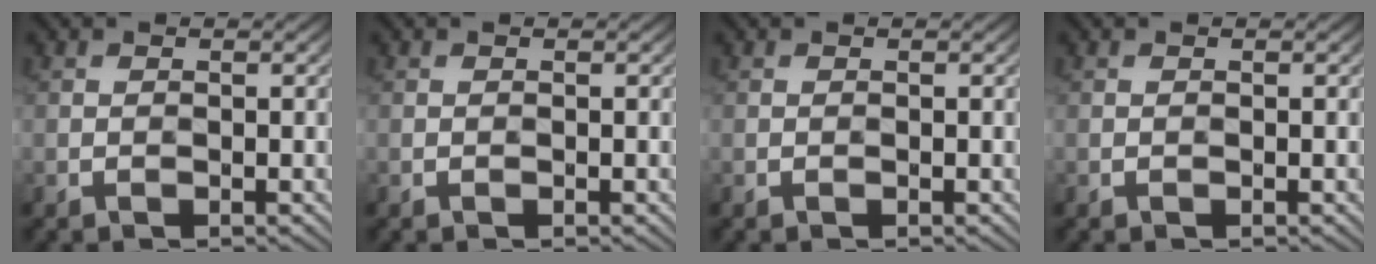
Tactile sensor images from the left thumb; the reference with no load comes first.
{"total": 0.0}
{"total": 0.0}
{"total": 0.0}